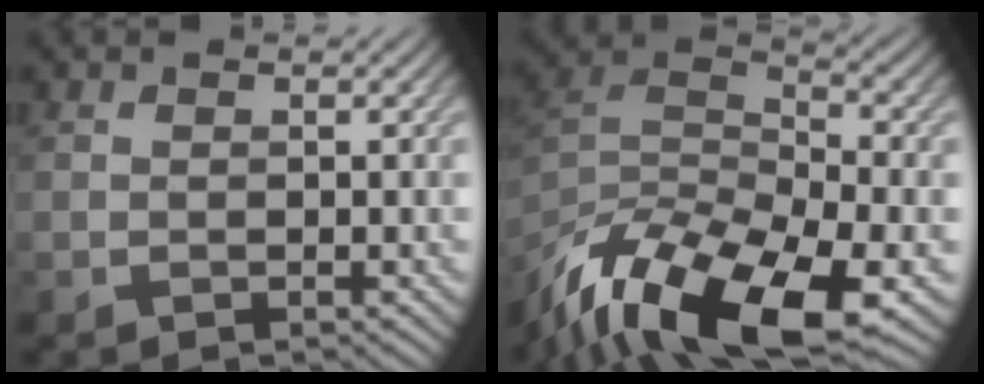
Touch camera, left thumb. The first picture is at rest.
{"total": 16.6, "force": [-10.9, 6.3, 10.9], "torque": [-0.261, -0.022, -0.196]}